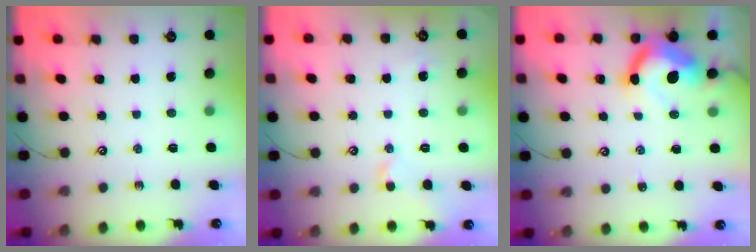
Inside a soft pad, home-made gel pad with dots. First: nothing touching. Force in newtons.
{"total": 0.5, "press": 0.1, "slide": 0.5}
{"total": 10.9, "press": 10.8, "slide": 1.1}